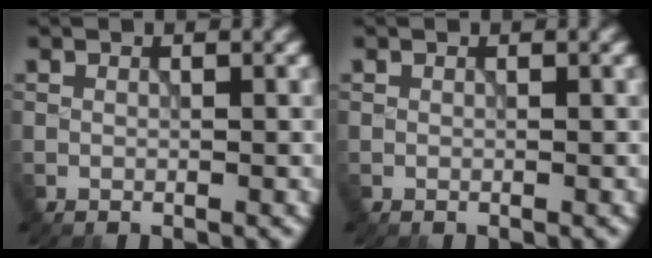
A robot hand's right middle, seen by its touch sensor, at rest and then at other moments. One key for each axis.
{"total": 0.0}